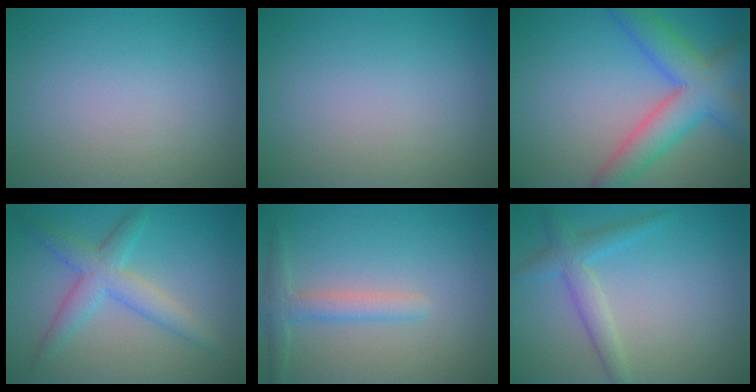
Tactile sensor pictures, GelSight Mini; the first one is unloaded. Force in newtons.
{"total": 0.0}
{"total": 7.0, "press": 7.0, "slide": 0.3}
{"total": 3.9, "press": 3.9, "slide": 0.0}
{"total": 2.4, "press": 2.4, "slide": 0.2}
{"total": 2.8, "press": 2.8, "slide": 0.2}